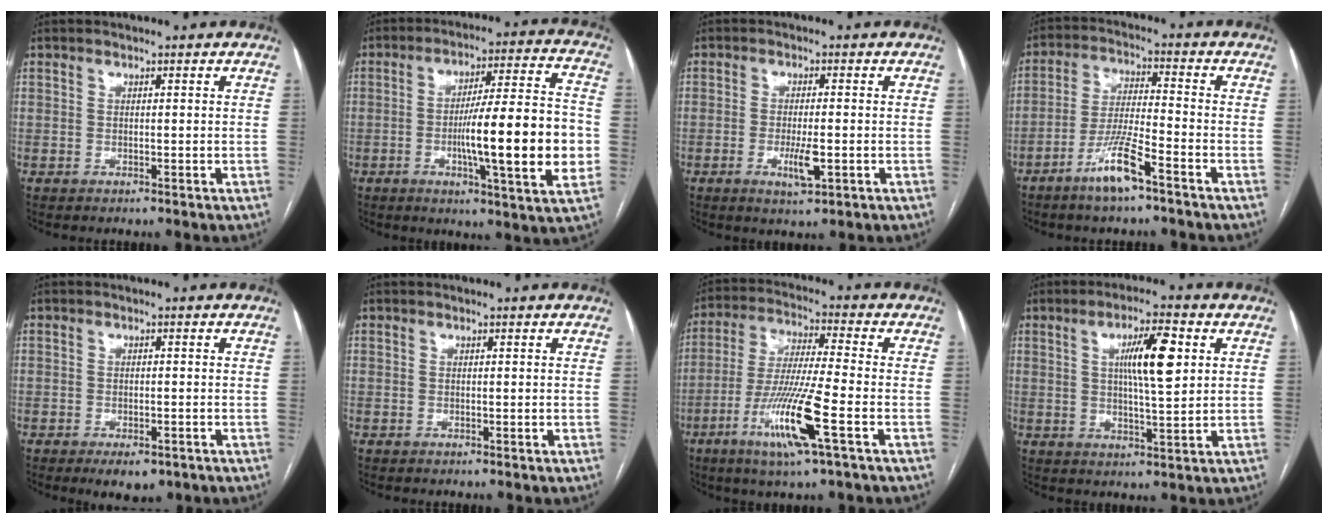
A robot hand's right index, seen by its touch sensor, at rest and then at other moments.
{"total": 18.0, "force": [-2.9, 1.2, 17.7], "torque": [-0.258, 0.005, -0.043]}
{"total": 4.3, "force": [-1.3, 0.9, 4.0], "torque": [-0.075, -0.005, -0.019]}
{"total": 8.2, "force": [-5.3, 0.4, 6.3], "torque": [-0.130, -0.008, -0.100]}
{"total": 4.4, "force": [-2.8, 2.2, 2.7], "torque": [-0.033, -0.002, -0.032]}
{"total": 0.0}
{"total": 12.9, "force": [-5.2, -0.1, 11.8], "torque": [-0.239, -0.021, -0.100]}
{"total": 8.7, "force": [2.4, 1.2, 8.3], "torque": [-0.142, 0.008, 0.042]}